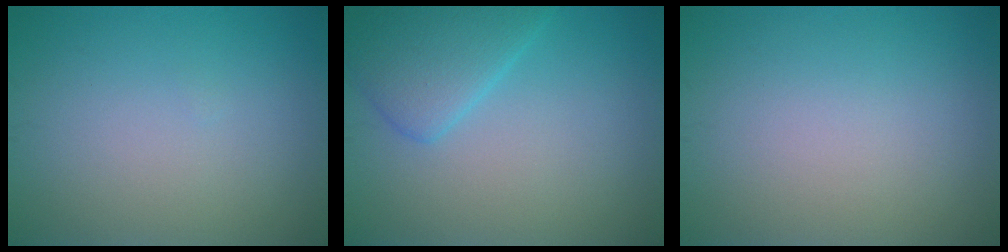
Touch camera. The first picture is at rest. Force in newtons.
{"total": 4.0, "press": 4.0, "slide": 0.3}
{"total": 0.0}